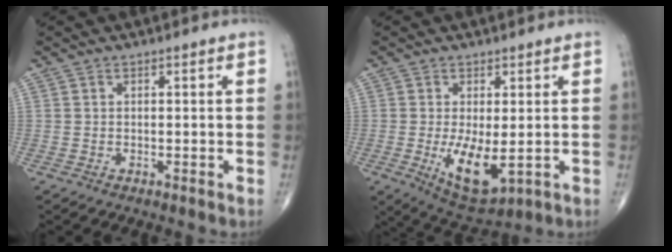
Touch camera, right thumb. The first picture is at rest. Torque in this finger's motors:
{"motor_torque": [1.86, 2.62, 0.96, -0.13, 0.26]}